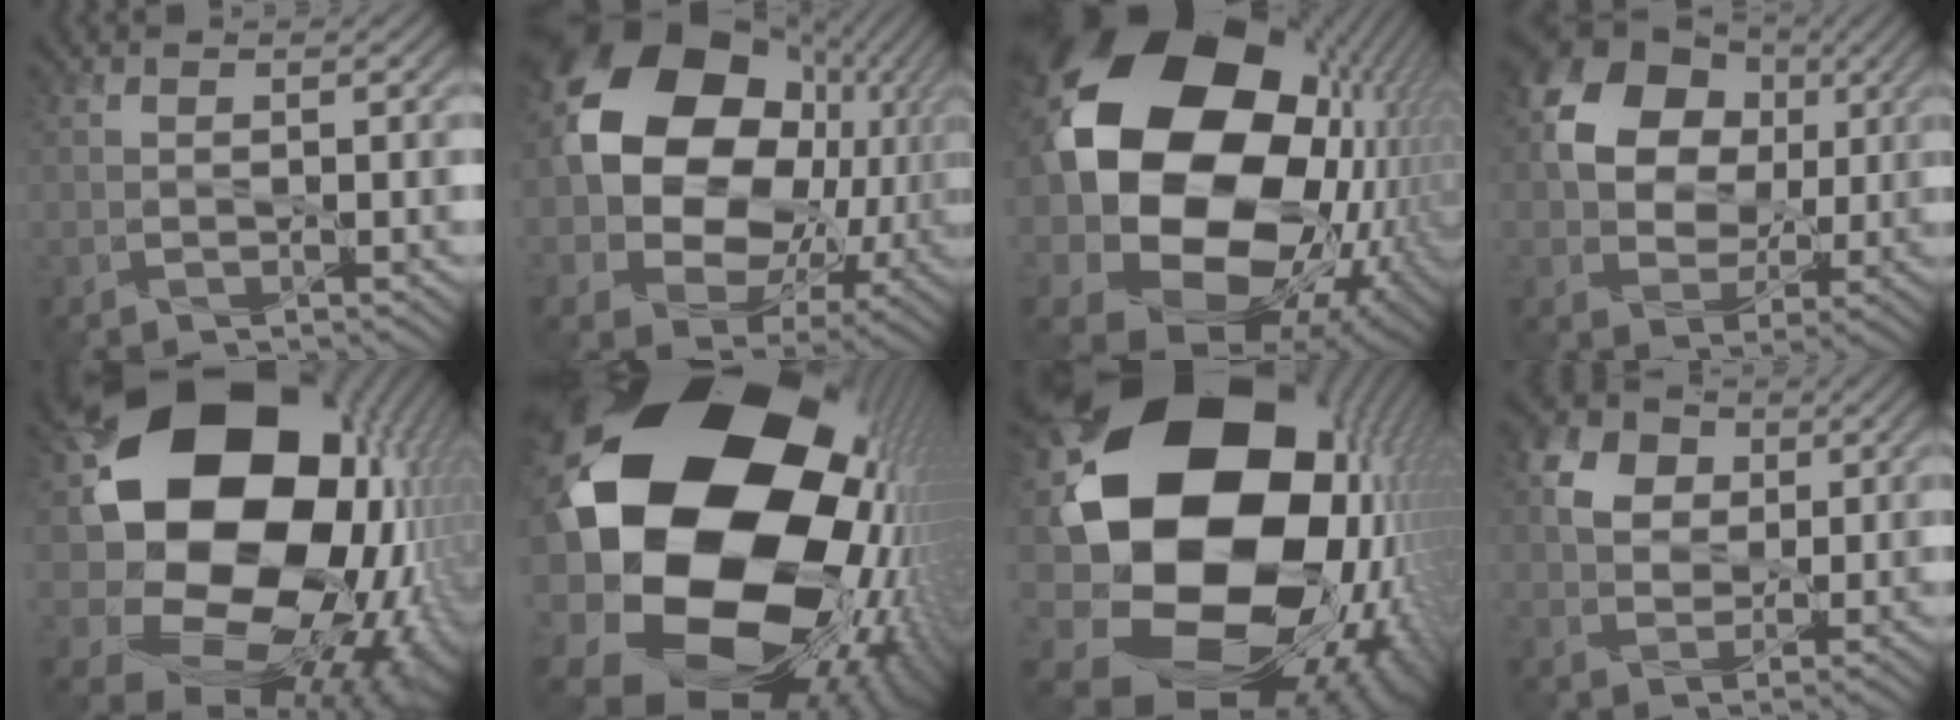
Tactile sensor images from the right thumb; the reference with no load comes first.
{"total": 19.3, "force": [2.4, 14.9, 12.1], "torque": [-0.250, -0.016, 0.061]}
{"total": 23.1, "force": [2.8, 17.0, 15.3], "torque": [-0.330, -0.061, 0.098]}
{"total": 13.5, "force": [3.4, 10.4, 8.0], "torque": [-0.168, 0.023, 0.054]}
{"total": 22.1, "force": [2.6, 17.3, 13.5], "torque": [-0.283, -0.071, 0.100]}
{"total": 24.9, "force": [2.6, 19.3, 15.5], "torque": [-0.329, -0.083, 0.046]}
{"total": 23.2, "force": [0.2, 17.7, 14.9], "torque": [-0.314, -0.086, 0.035]}
{"total": 5.8, "force": [2.1, 4.6, 2.8], "torque": [-0.069, 0.007, 0.029]}